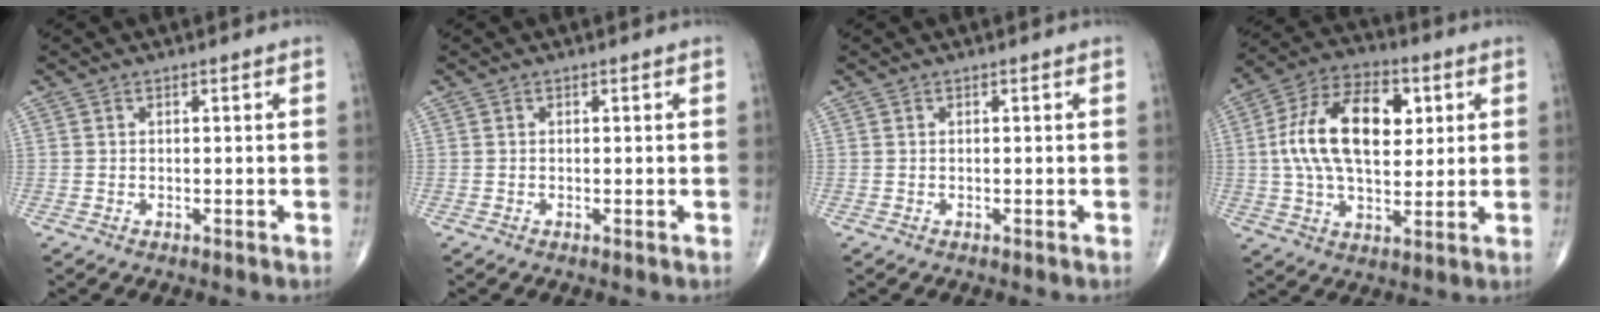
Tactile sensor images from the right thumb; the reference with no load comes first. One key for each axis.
{"total": 0.0}
{"total": 0.0}
{"total": 18.0, "fx": 3.4, "fy": 10.1, "fz": 14.4, "tx": -0.241, "ty": 0.011, "tz": 0.055}